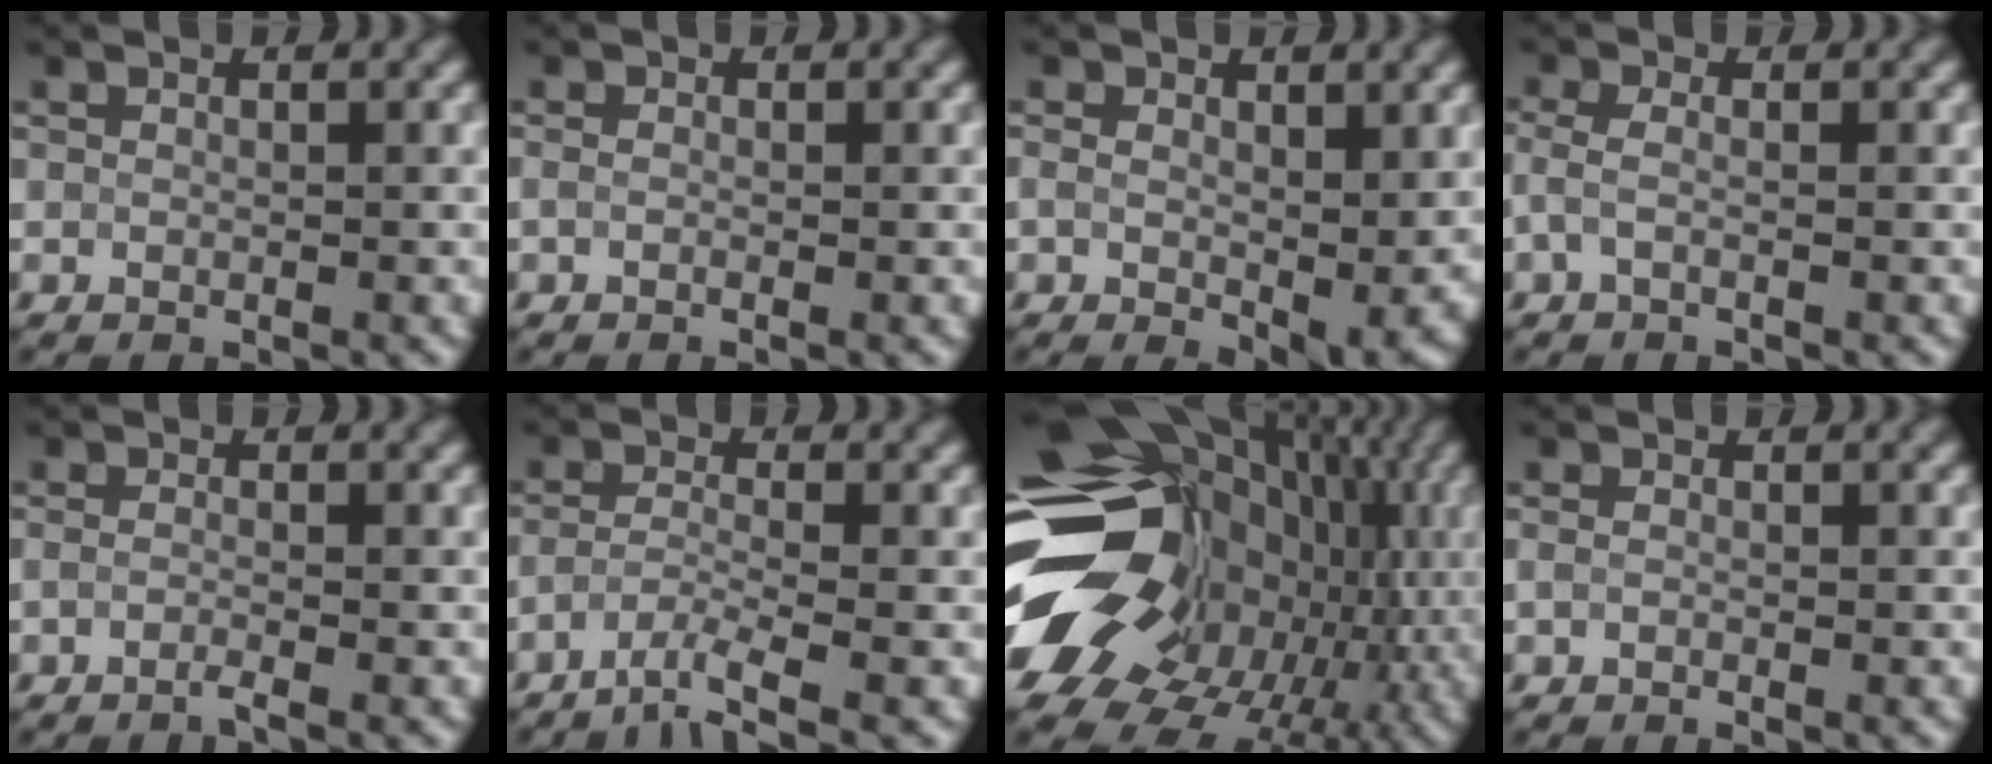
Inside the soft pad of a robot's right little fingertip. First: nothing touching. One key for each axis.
{"total": 1.0, "fx": -0.5, "fy": 0.3, "fz": 0.8, "tx": -0.006, "ty": 0.000, "tz": -0.007}
{"total": 5.0, "fx": -0.6, "fy": 2.7, "fz": 4.2, "tx": -0.077, "ty": -0.015, "tz": 0.004}
{"total": 1.5, "fx": -0.8, "fy": 0.4, "fz": 1.2, "tx": -0.027, "ty": 0.003, "tz": -0.014}
{"total": 1.4, "fx": -1.3, "fy": -0.1, "fz": 0.5, "tx": -0.003, "ty": -0.003, "tz": -0.024}
{"total": 3.1, "fx": -2.5, "fy": 0.2, "fz": 1.8, "tx": -0.030, "ty": 0.001, "tz": -0.056}
{"total": 21.2, "fx": -1.4, "fy": 16.7, "fz": 12.9, "tx": -0.212, "ty": 0.006, "tz": -0.039}
{"total": 1.0, "fx": -0.6, "fy": 0.2, "fz": 0.8, "tx": -0.006, "ty": 0.000, "tz": -0.004}